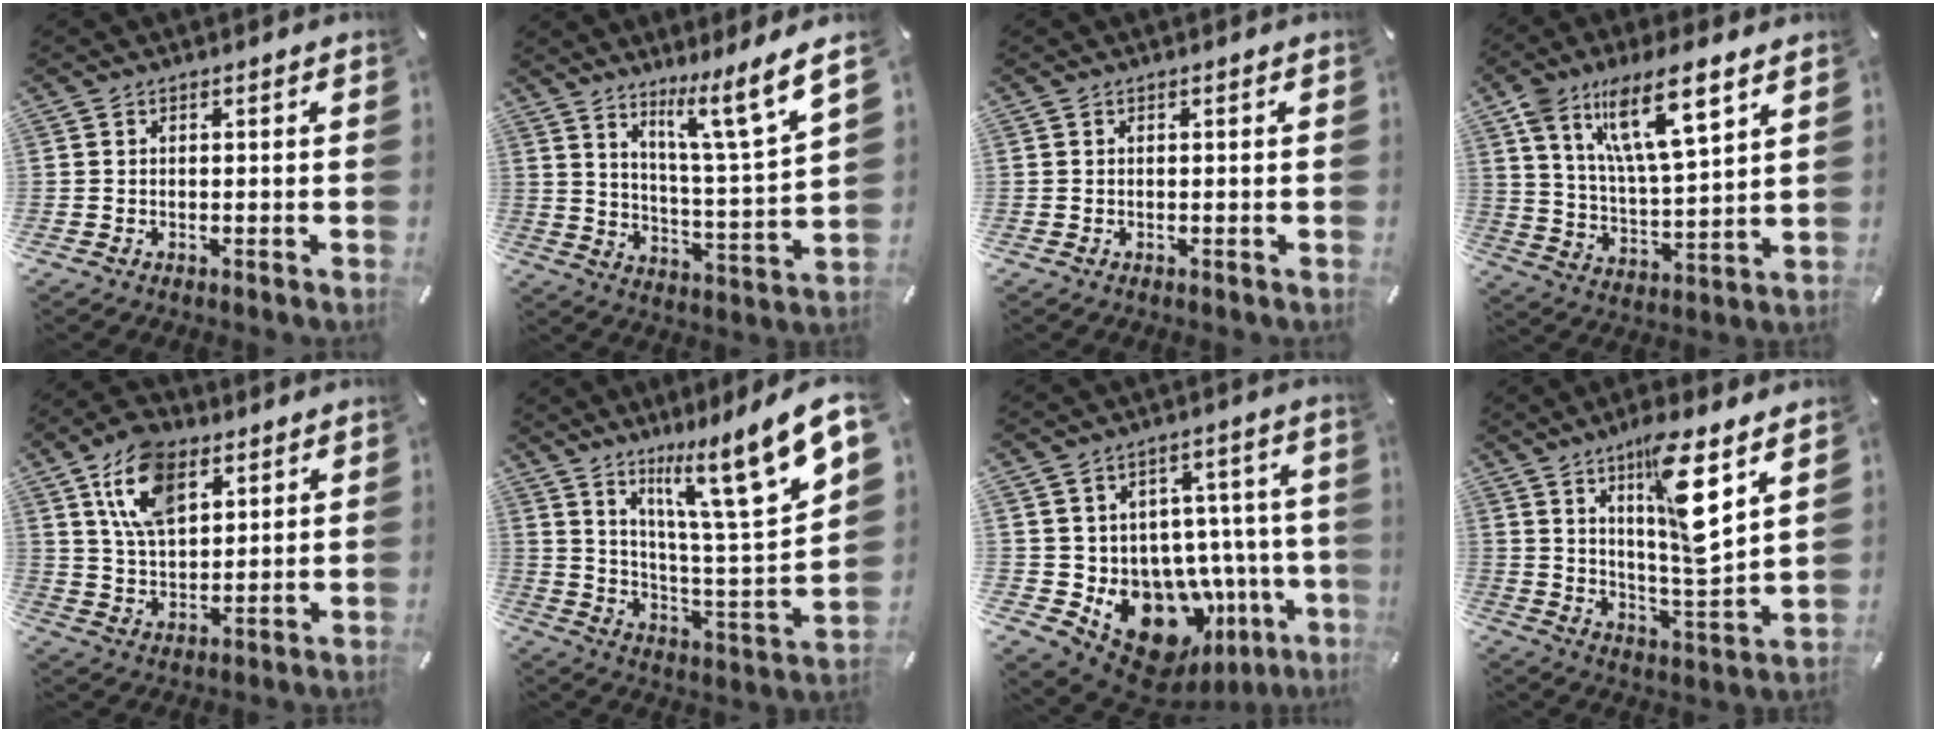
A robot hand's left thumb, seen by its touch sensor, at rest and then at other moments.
{"total": 11.6, "force": [8.6, 0.2, 7.7], "torque": [-0.118, -0.067, 0.131]}
{"total": 0.0}
{"total": 15.2, "force": [9.5, 5.0, 10.8], "torque": [-0.199, -0.028, 0.163]}
{"total": 13.9, "force": [7.1, 7.9, 9.0], "torque": [-0.187, -0.010, 0.130]}
{"total": 18.1, "force": [12.9, 3.1, 12.4], "torque": [-0.193, -0.096, 0.197]}
{"total": 16.9, "force": [-7.5, 11.6, 9.6], "torque": [-0.132, 0.018, -0.097]}
{"total": 15.4, "force": [8.3, 3.3, 12.5], "torque": [-0.191, -0.055, 0.131]}